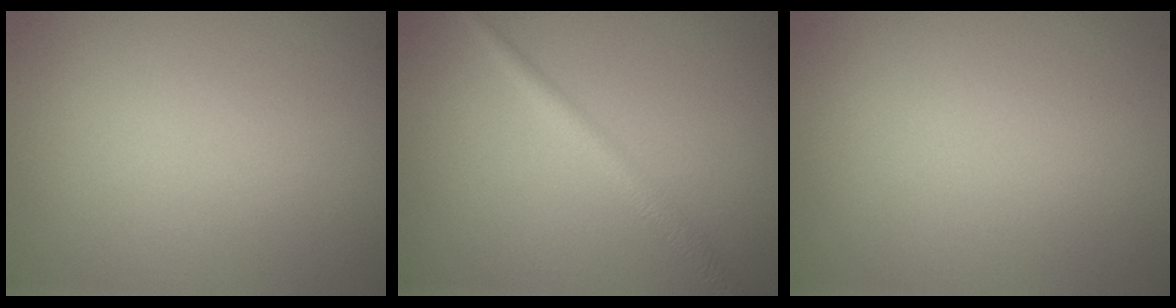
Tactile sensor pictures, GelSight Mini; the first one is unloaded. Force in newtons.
{"total": 2.1, "press": 2.1, "slide": 0.0}
{"total": 0.0}